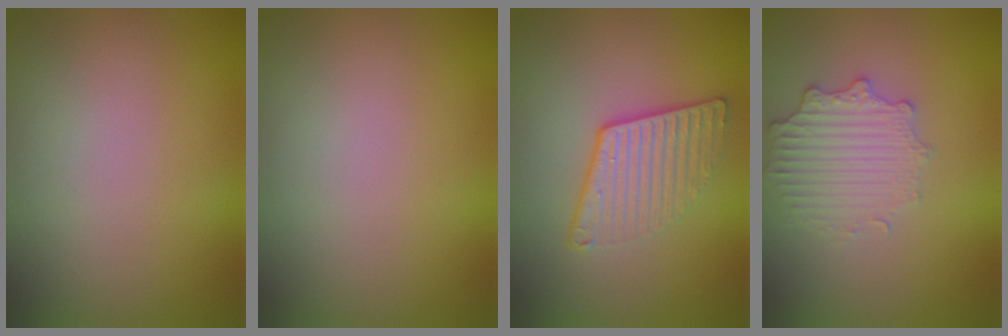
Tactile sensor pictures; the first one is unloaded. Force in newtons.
{"total": 0.0}
{"total": 3.2, "press": 2.9, "slide": 1.5}
{"total": 2.8, "press": 2.5, "slide": 1.4}